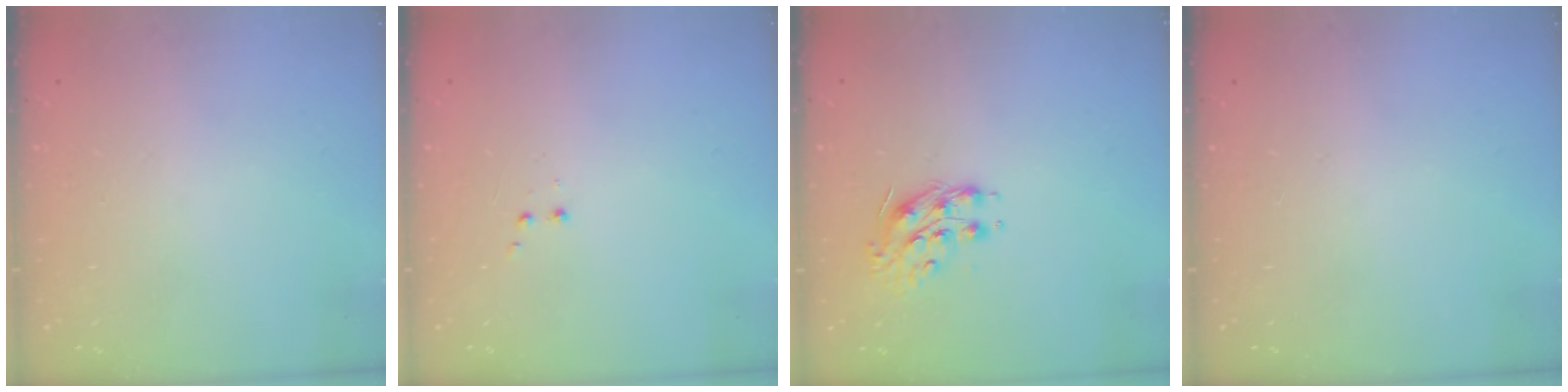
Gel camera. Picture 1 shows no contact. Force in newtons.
{"total": 2.0, "press": 1.8, "slide": 0.9}
{"total": 9.3, "press": 9.3, "slide": 0.2}
{"total": 0.0}